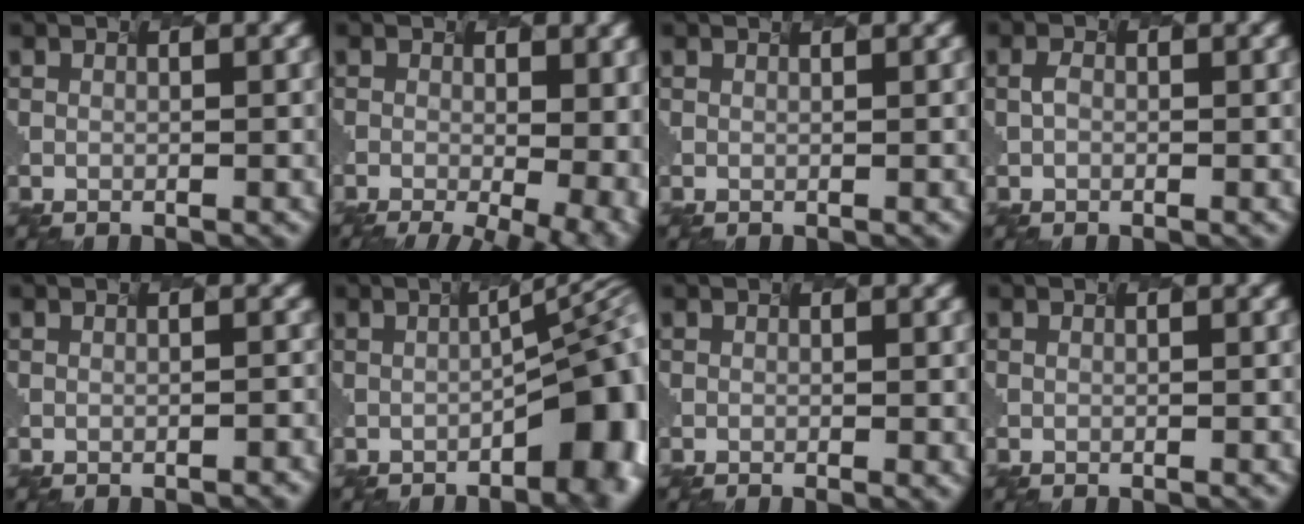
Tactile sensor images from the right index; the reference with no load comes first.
{"total": 7.7, "force": [-2.1, 3.4, 6.6], "torque": [-0.038, -0.015, -0.003]}
{"total": 0.0}
{"total": 0.8, "force": [-0.6, 0.4, 0.4], "torque": [-0.017, 0.004, -0.003]}
{"total": 0.7, "force": [-0.4, 0.3, 0.5], "torque": [0.007, 0.005, 0.005]}
{"total": 10.4, "force": [-2.3, 3.5, 9.5], "torque": [-0.083, 0.001, -0.026]}
{"total": 1.0, "force": [-0.1, 0.2, 1.0], "torque": [-0.007, -0.001, 0.004]}
{"total": 0.0}